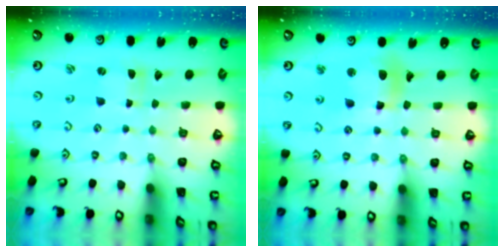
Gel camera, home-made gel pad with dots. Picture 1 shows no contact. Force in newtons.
{"total": 11.6, "press": 11.5, "slide": 1.5}